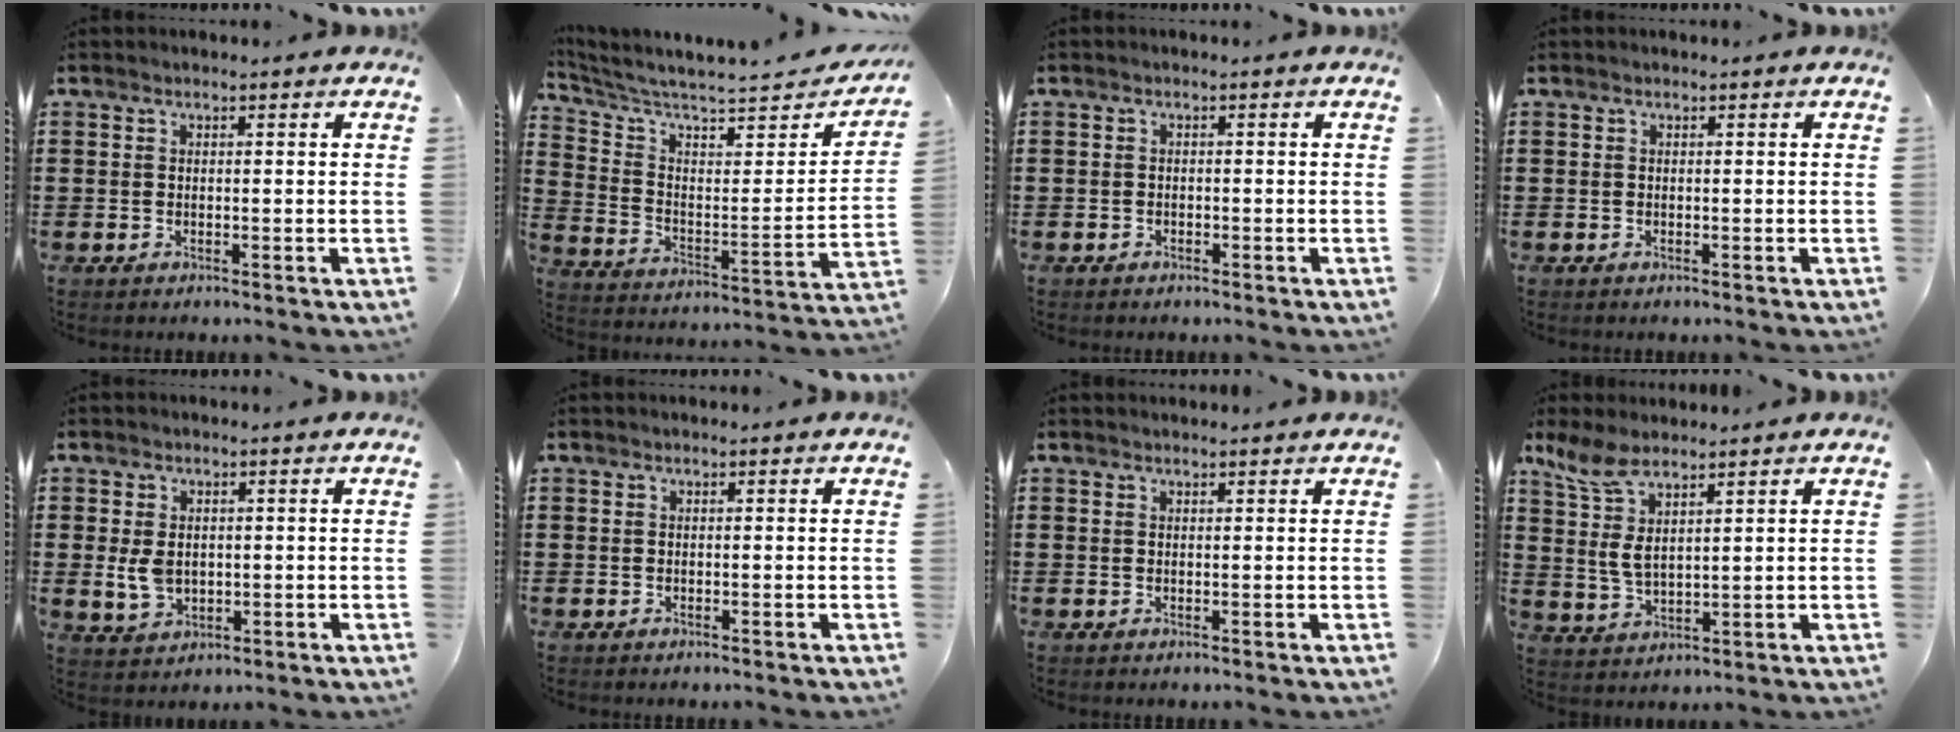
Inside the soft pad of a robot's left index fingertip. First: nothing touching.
{"total": 4.8, "force": [4.1, 0.9, 2.4], "torque": [-0.073, -0.040, 0.063]}
{"total": 0.7, "force": [-0.6, 0.3, -0.1], "torque": [-0.003, 0.004, -0.015]}
{"total": 0.0}
{"total": 4.2, "force": [0.1, 3.0, 2.8], "torque": [-0.074, 0.005, -0.002]}
{"total": 0.0}
{"total": 0.5, "force": [0.5, 0.0, 0.1], "torque": [-0.003, 0.000, 0.010]}
{"total": 6.5, "force": [3.7, 2.8, 4.6], "torque": [-0.125, -0.009, 0.060]}